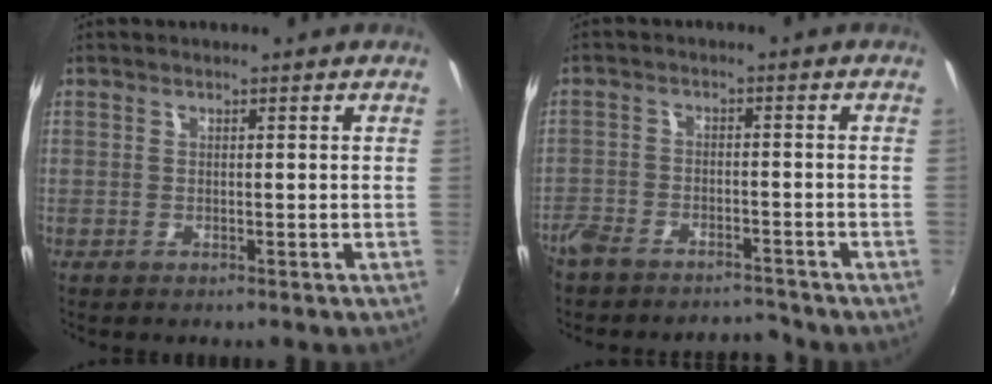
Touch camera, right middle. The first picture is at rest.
{"total": 8.1, "force": [-7.5, 2.6, 2.0], "torque": [-0.065, 0.003, -0.122]}